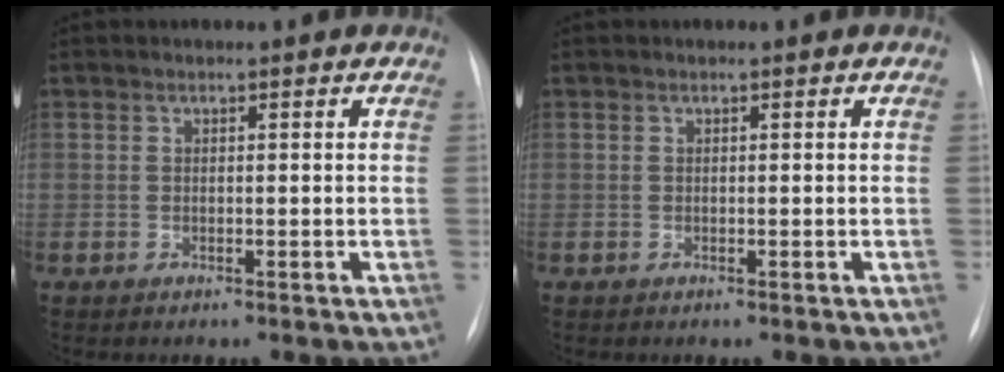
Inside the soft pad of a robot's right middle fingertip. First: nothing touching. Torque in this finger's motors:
{"motor_torque": [-0.01, 0.01, 0.00, 0.00]}